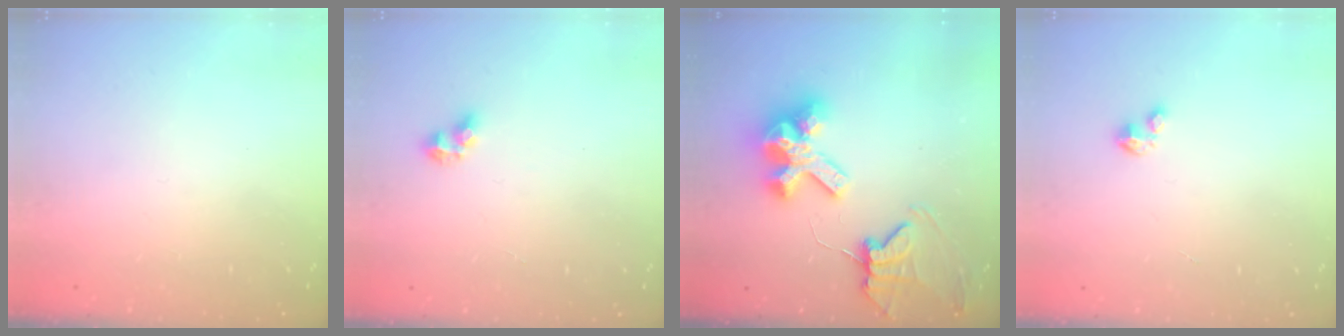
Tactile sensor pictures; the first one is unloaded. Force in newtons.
{"total": 4.9, "press": 4.9, "slide": 0.5}
{"total": 11.7, "press": 11.6, "slide": 1.3}
{"total": 1.2, "press": 1.2, "slide": 0.2}